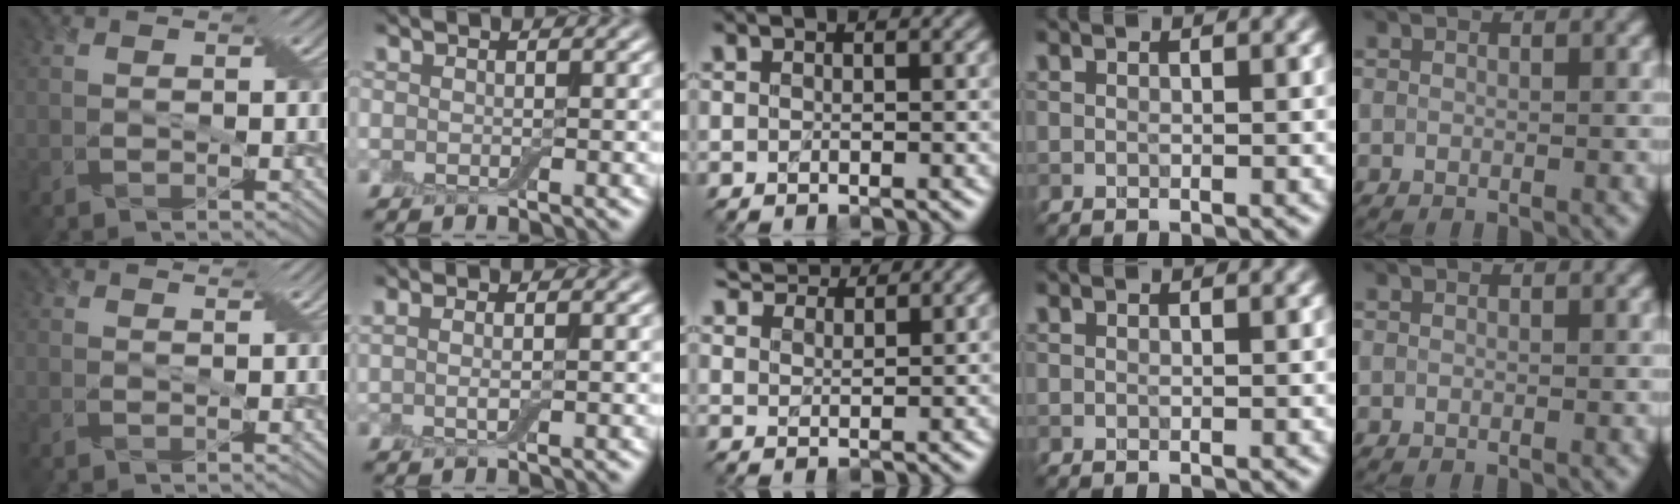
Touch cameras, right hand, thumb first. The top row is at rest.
{"thumb": {"total": 1.2, "force": [1.1, 0.1, 0.5], "torque": [-0.011, 0.002, 0.013]}, "index": {"total": 1.8, "force": [0.6, 0.8, 1.5], "torque": [-0.016, -0.006, -0.006]}, "middle": {"total": 4.7, "force": [4.7, 0.4, 0.5], "torque": [-0.016, 0.008, 0.070]}}